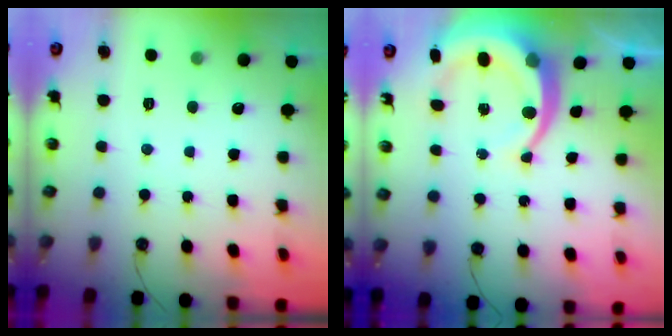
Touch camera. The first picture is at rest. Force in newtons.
{"total": 12.6, "press": 12.3, "slide": 2.6}